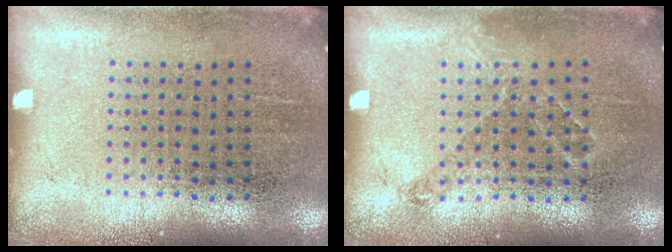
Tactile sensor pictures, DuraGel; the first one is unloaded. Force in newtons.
{"total": 0.8, "press": 0.7, "slide": 0.4}